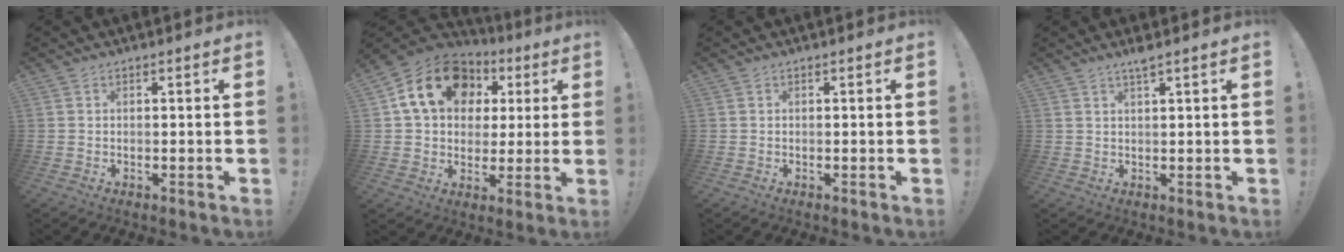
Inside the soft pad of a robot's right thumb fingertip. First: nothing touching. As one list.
[{"total": 18.9, "force": [6.8, 14.0, 10.8], "torque": [-0.166, -0.010, 0.132]}, {"total": 0.0}, {"total": 2.4, "force": [1.9, -0.5, 1.4], "torque": [-0.023, -0.011, 0.031]}]